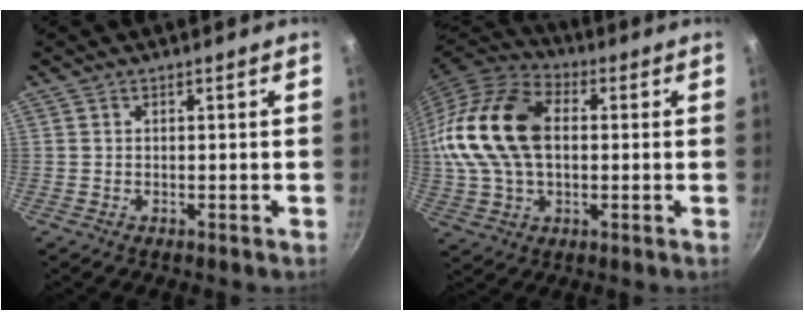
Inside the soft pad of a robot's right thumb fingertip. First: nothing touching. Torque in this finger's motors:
{"motor_torque": [1.30, 3.71, 1.49, -1.27, 0.30]}